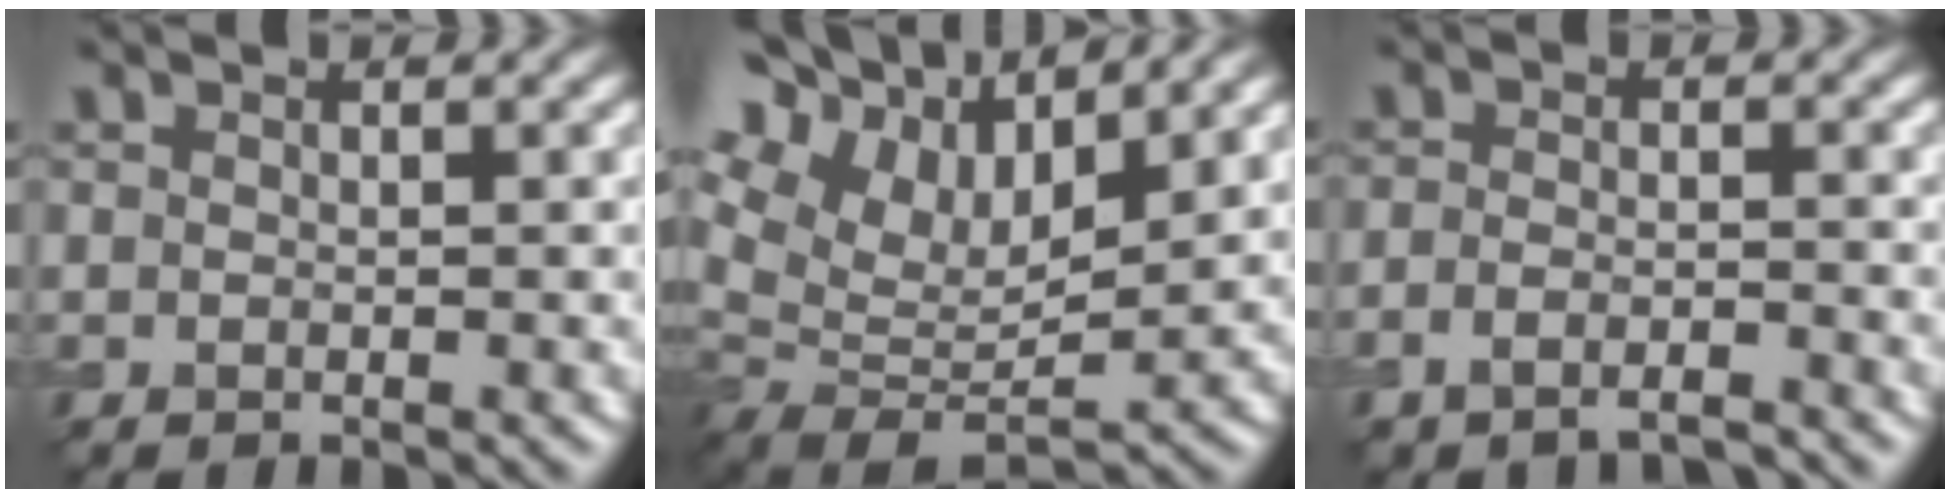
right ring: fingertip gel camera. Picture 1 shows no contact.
{"total": 11.9, "force": [5.3, 6.3, 8.6], "torque": [-0.165, 0.024, 0.092]}
{"total": 3.2, "force": [-2.7, 0.8, 1.5], "torque": [-0.029, -0.005, -0.049]}